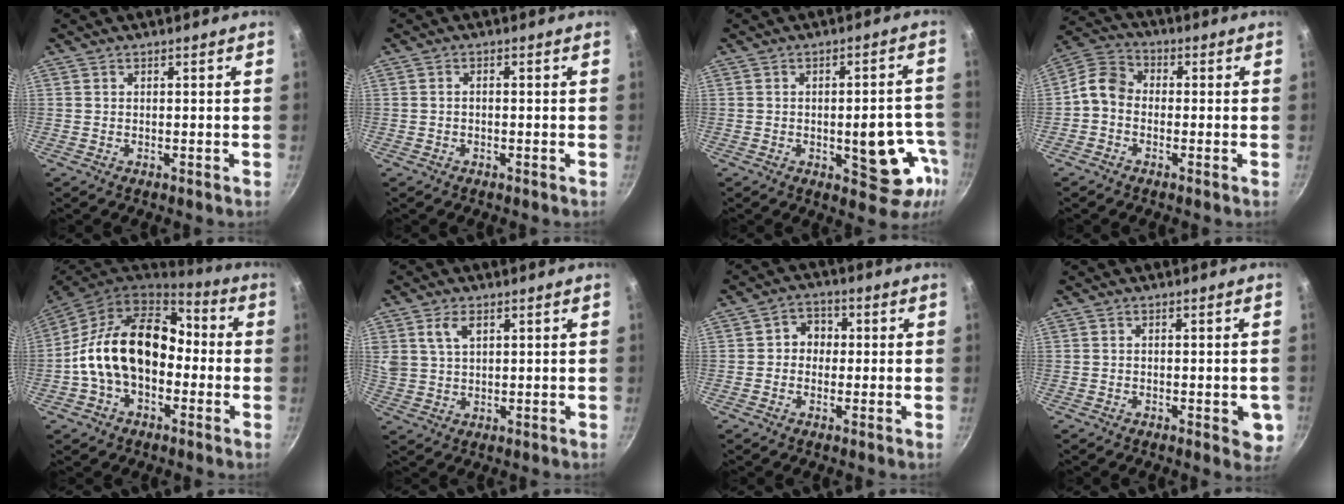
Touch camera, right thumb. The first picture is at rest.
{"total": 1.0, "force": [-0.4, 0.5, 0.7], "torque": [-0.016, 0.010, -0.005]}
{"total": 13.2, "force": [-3.7, 6.1, 11.1], "torque": [-0.080, 0.025, -0.042]}
{"total": 6.3, "force": [-1.5, 5.0, 3.5], "torque": [-0.060, 0.031, -0.051]}
{"total": 18.2, "force": [-1.3, 12.5, 13.1], "torque": [-0.191, 0.048, -0.036]}
{"total": 5.4, "force": [2.5, 3.3, 3.5], "torque": [-0.058, -0.004, 0.050]}
{"total": 4.7, "force": [0.0, 4.2, 2.1], "torque": [-0.002, 0.010, -0.009]}
{"total": 4.6, "force": [-1.2, 2.0, 4.0], "torque": [-0.034, -0.002, -0.016]}